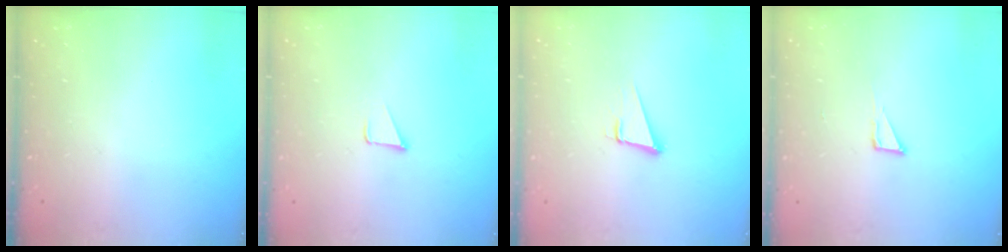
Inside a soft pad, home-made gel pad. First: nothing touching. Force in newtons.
{"total": 1.5, "press": 1.5, "slide": 0.1}
{"total": 4.8, "press": 3.6, "slide": 3.1}
{"total": 2.7, "press": 2.7, "slide": 0.2}